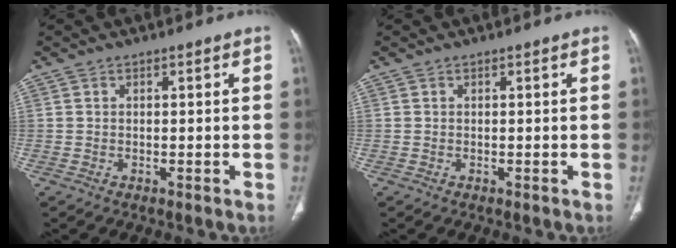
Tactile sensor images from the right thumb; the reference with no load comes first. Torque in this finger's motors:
{"motor_torque": [0.00, 0.00, -0.25, -0.08, 0.00]}